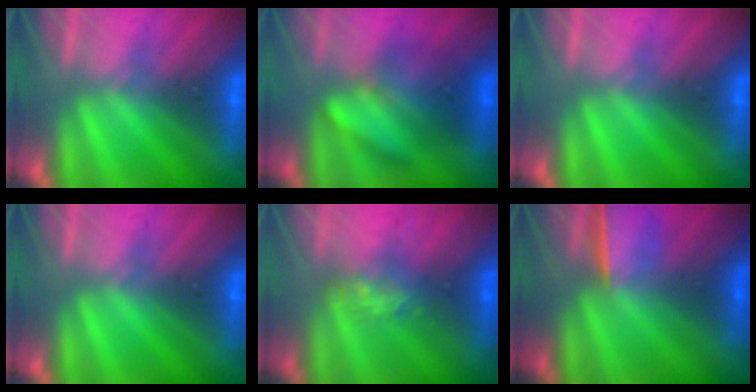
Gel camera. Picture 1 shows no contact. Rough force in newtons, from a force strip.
{"total": 3.5}
{"total": 0.0}
{"total": 0.0}
{"total": 4.4}
{"total": 1.6}